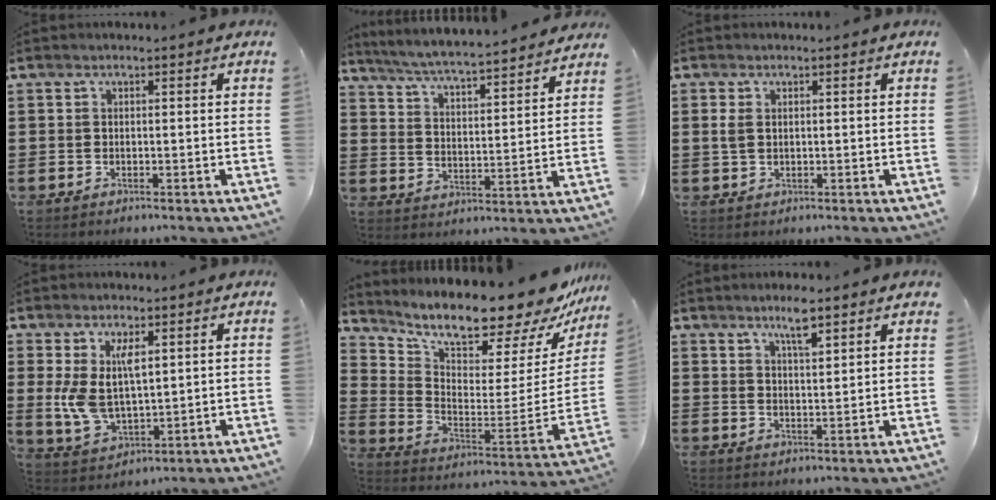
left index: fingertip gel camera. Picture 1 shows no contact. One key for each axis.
{"total": 5.0, "fx": 4.9, "fy": -0.5, "fz": 1.3, "tx": -0.049, "ty": -0.037, "tz": 0.078}
{"total": 1.7, "fx": 0.2, "fy": 1.1, "fz": 1.2, "tx": -0.036, "ty": 0.004, "tz": 0.000}
{"total": 7.9, "fx": 2.2, "fy": 4.4, "fz": 6.2, "tx": -0.140, "ty": 0.005, "tz": 0.039}
{"total": 10.4, "fx": 9.2, "fy": 1.1, "fz": 4.7, "tx": -0.100, "ty": -0.091, "tz": 0.148}
{"total": 4.8, "fx": 3.7, "fy": 0.6, "fz": 3.0, "tx": -0.050, "ty": -0.004, "tz": 0.061}